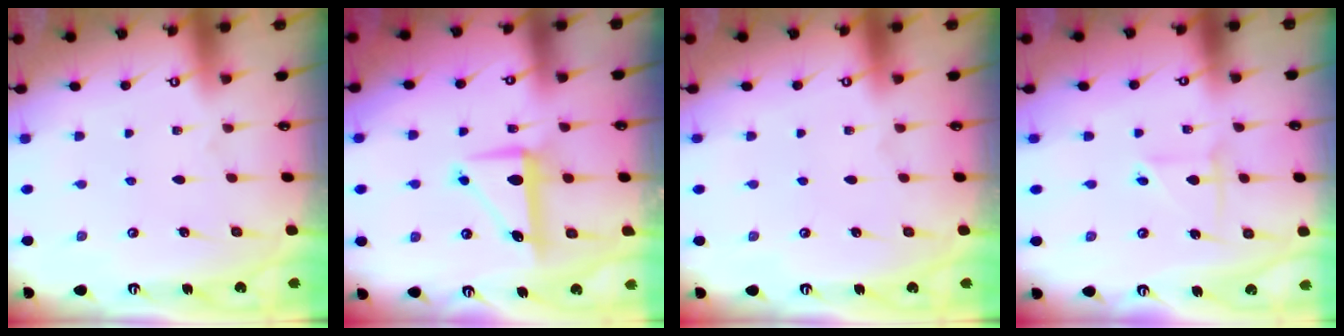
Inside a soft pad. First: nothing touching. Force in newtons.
{"total": 8.4, "press": 8.3, "slide": 0.6}
{"total": 0.0}
{"total": 2.5, "press": 2.5, "slide": 0.2}